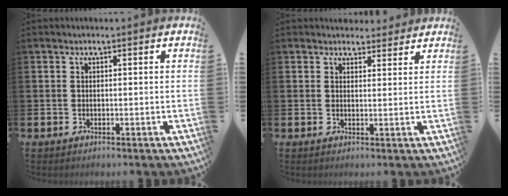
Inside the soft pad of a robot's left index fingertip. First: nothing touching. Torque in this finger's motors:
{"motor_torque": [0.50, -0.75, -0.03, 0.00]}